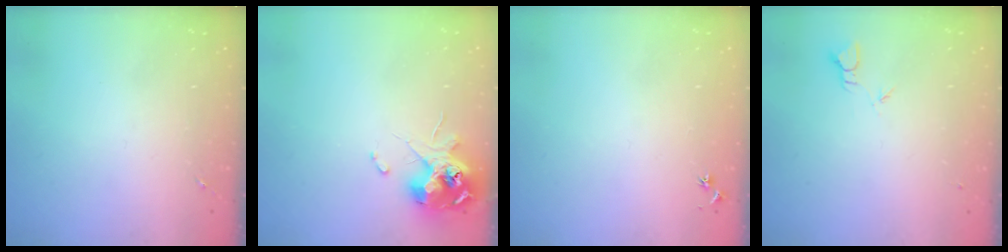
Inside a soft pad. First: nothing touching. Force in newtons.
{"total": 12.0, "press": 11.8, "slide": 1.6}
{"total": 3.0, "press": 2.9, "slide": 0.4}
{"total": 1.8, "press": 1.8, "slide": 0.0}